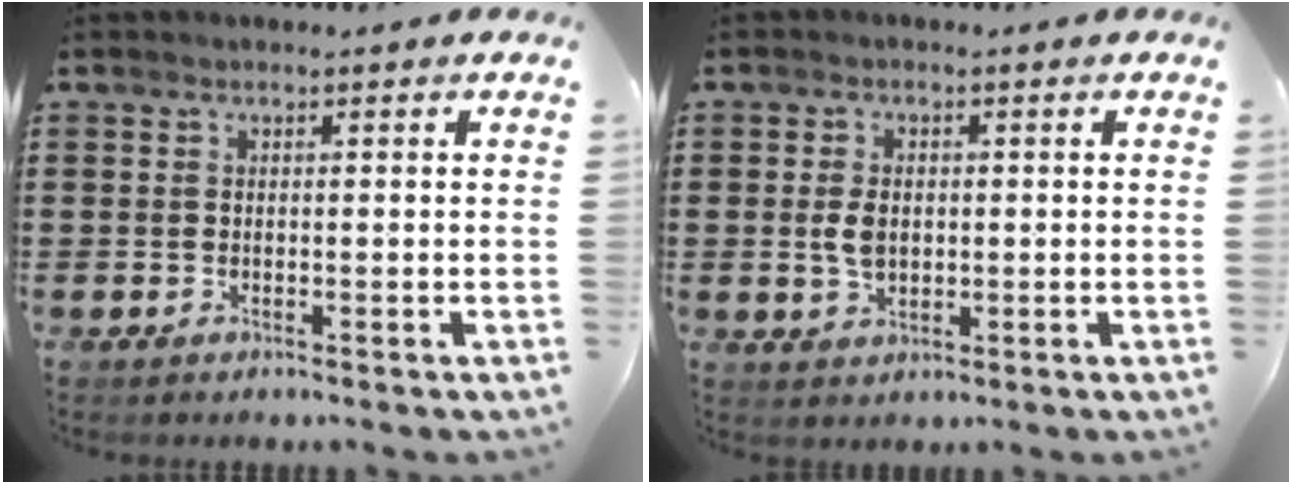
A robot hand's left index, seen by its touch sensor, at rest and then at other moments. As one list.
[{"total": 3.6, "force": [0.1, 2.3, 2.8], "torque": [-0.073, 0.001, -0.004]}]